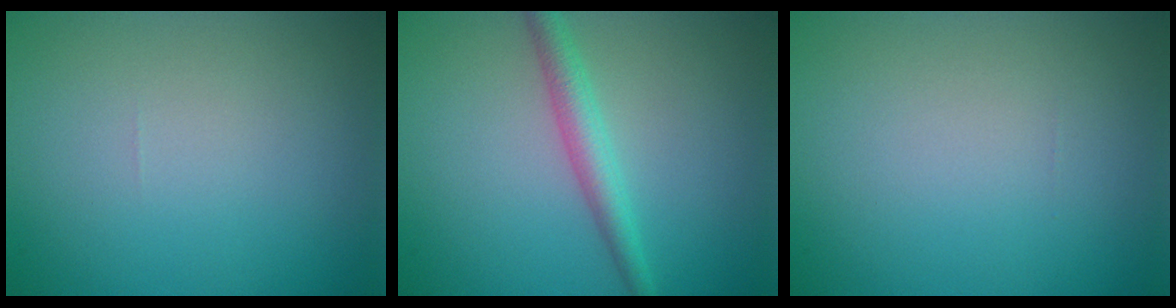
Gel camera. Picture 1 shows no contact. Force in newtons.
{"total": 2.7, "press": 2.7, "slide": 0.1}
{"total": 0.0}